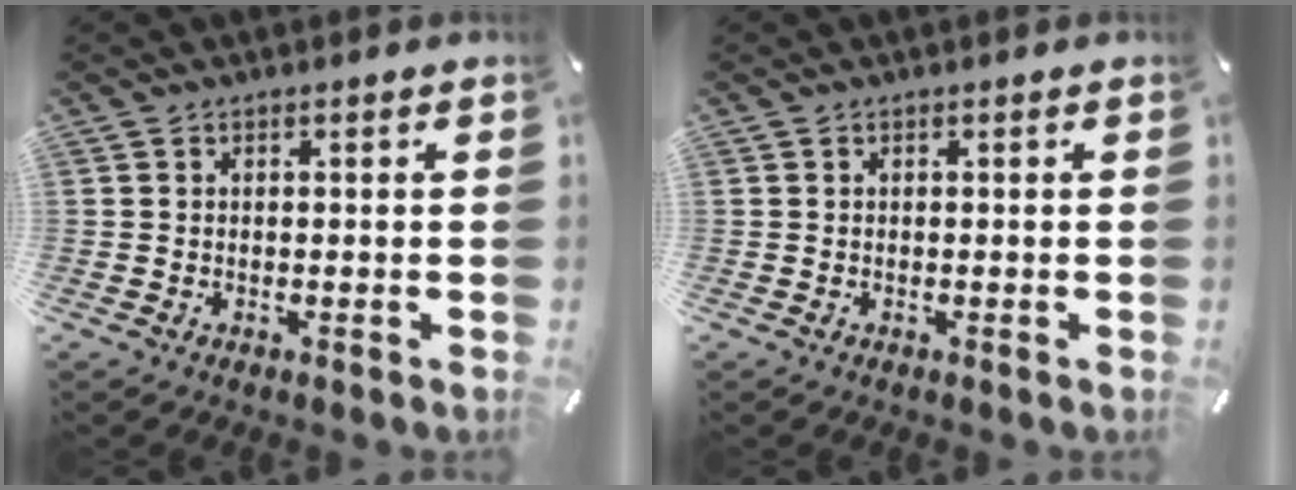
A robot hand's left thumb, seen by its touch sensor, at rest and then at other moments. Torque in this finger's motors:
{"motor_torque": [0.00, 0.00, 0.01, 0.01, 0.00]}